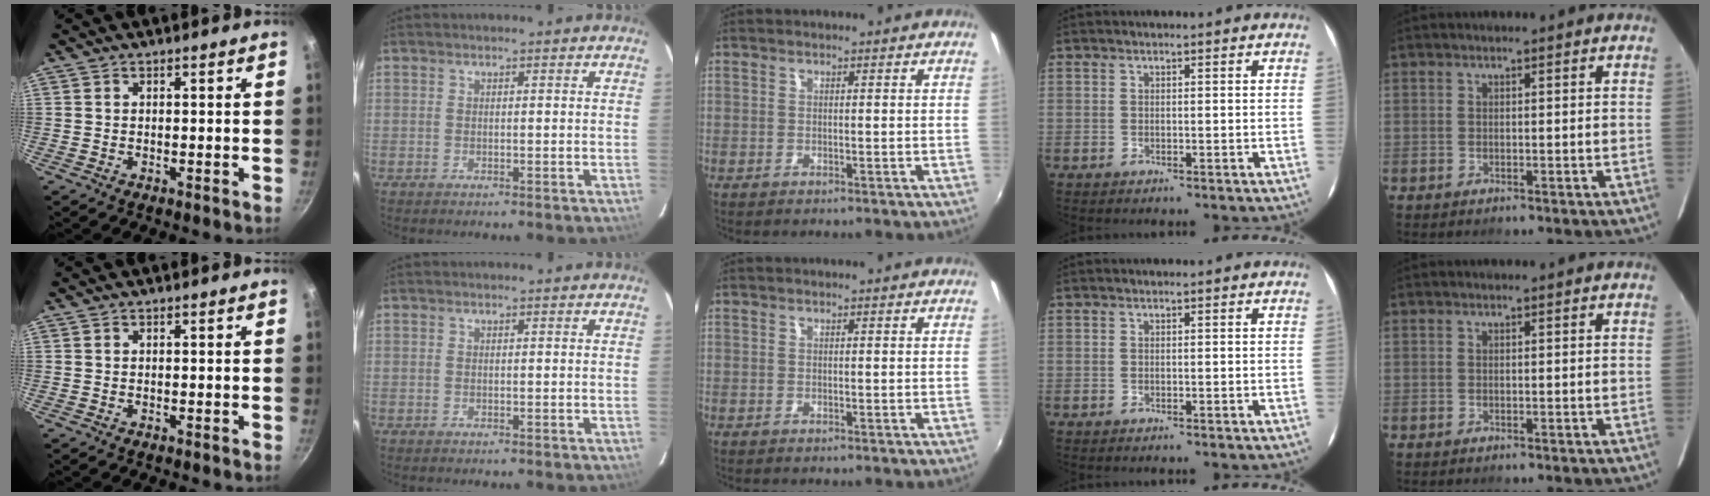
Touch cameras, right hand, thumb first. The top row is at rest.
{}